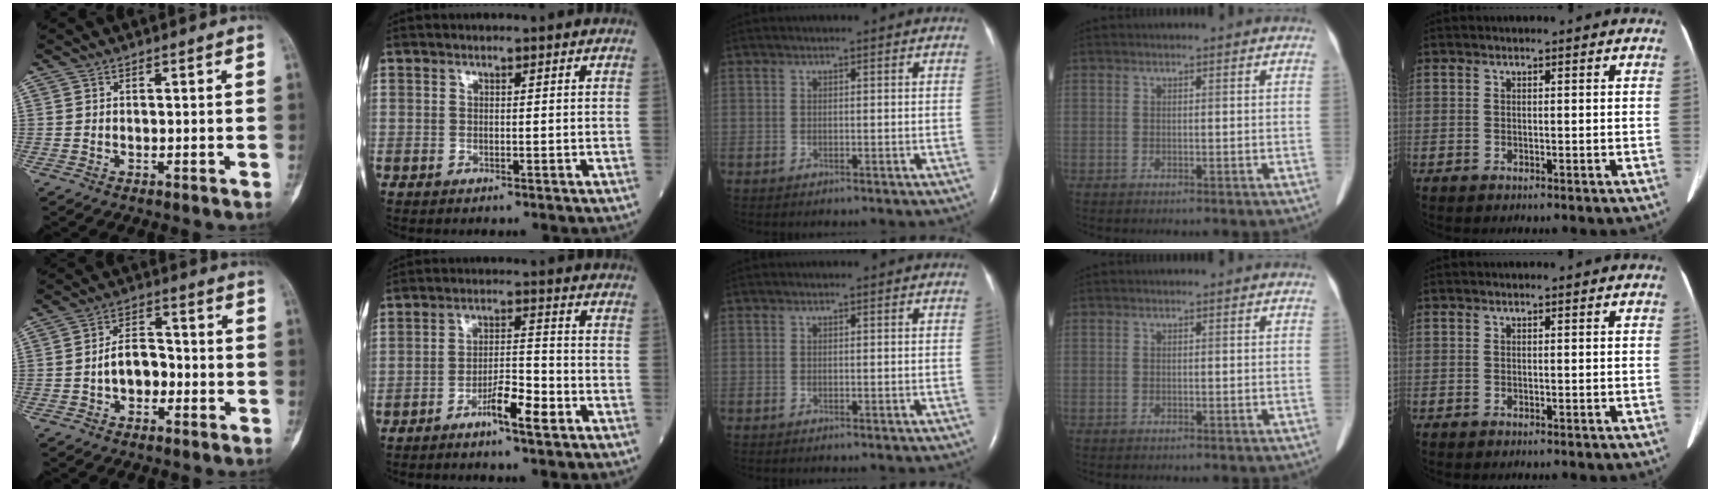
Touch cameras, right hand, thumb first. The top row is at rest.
{"thumb": {"total": 6.4, "force": [-1.7, 4.3, 4.4], "torque": [-0.050, 0.027, -0.039]}, "index": {"total": 5.8, "force": [-3.3, 0.8, 4.7], "torque": [-0.082, 0.004, -0.060]}}